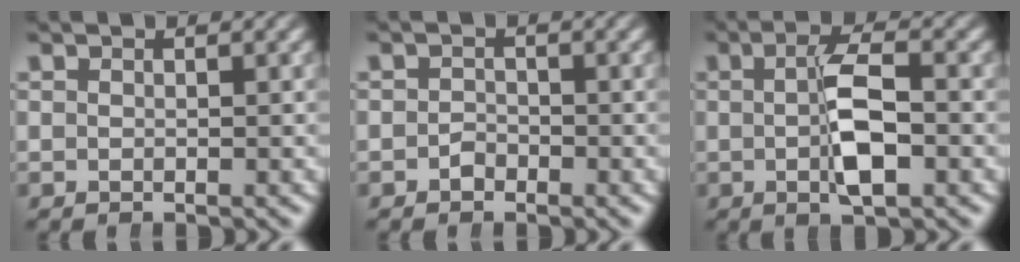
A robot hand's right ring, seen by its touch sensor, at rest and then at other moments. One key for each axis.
{"total": 1.0, "fx": -0.8, "fy": 0.4, "fz": -0.2, "tx": 0.002, "ty": -0.007, "tz": -0.014}
{"total": 4.1, "fx": -0.5, "fy": 0.7, "fz": 4.1, "tx": -0.072, "ty": -0.004, "tz": -0.006}